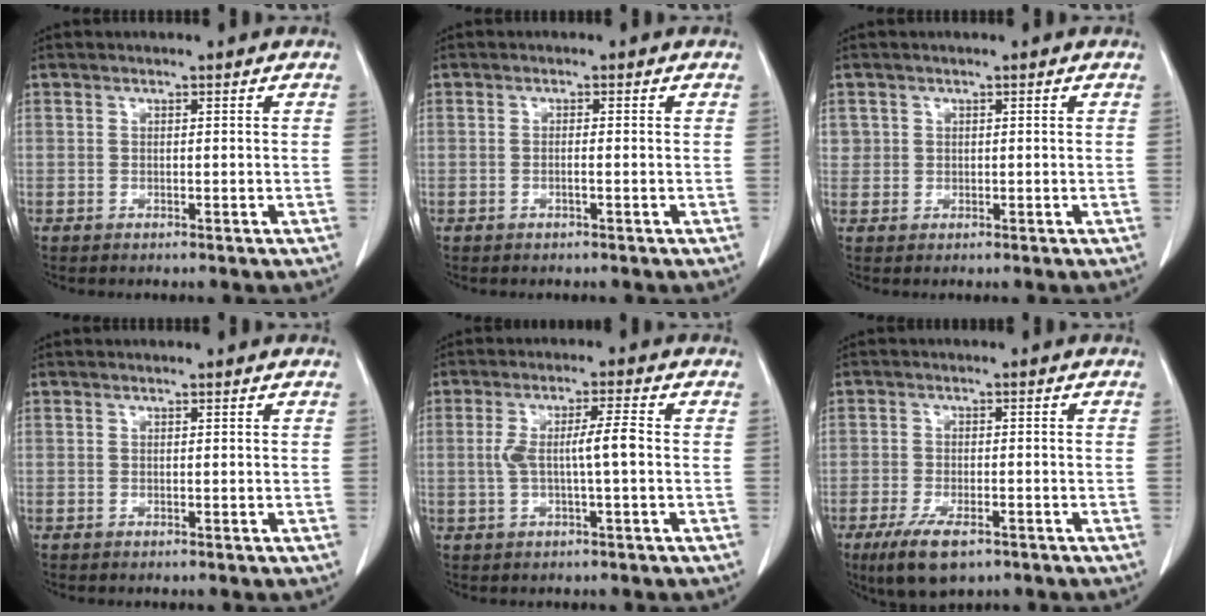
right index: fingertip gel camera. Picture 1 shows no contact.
{"total": 0.7, "force": [-0.2, 0.0, 0.7], "torque": [-0.010, 0.002, -0.001]}
{"total": 1.6, "force": [0.6, 1.5, 0.1], "torque": [0.018, 0.004, 0.009]}
{"total": 0.0}
{"total": 5.3, "force": [-0.1, 0.2, 5.3], "torque": [-0.101, 0.011, 0.003]}
{"total": 6.8, "force": [-4.4, 2.4, 4.7], "torque": [-0.089, -0.011, -0.069]}